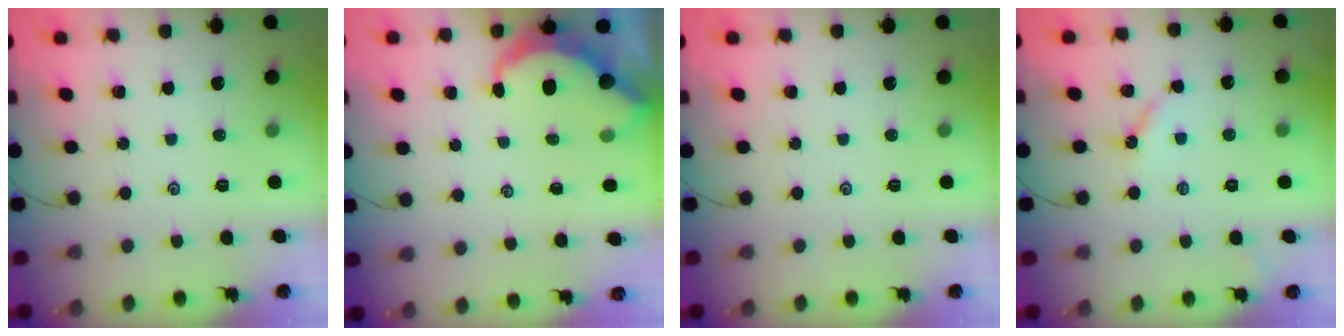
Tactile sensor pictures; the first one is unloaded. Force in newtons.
{"total": 5.8, "press": 5.8, "slide": 0.4}
{"total": 0.0}
{"total": 3.6, "press": 3.6, "slide": 0.3}